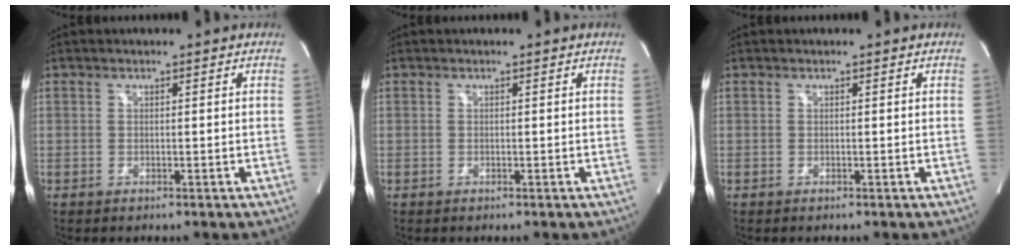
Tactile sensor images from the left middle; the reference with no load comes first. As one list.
[{"total": 0.0}, {"total": 0.0}]